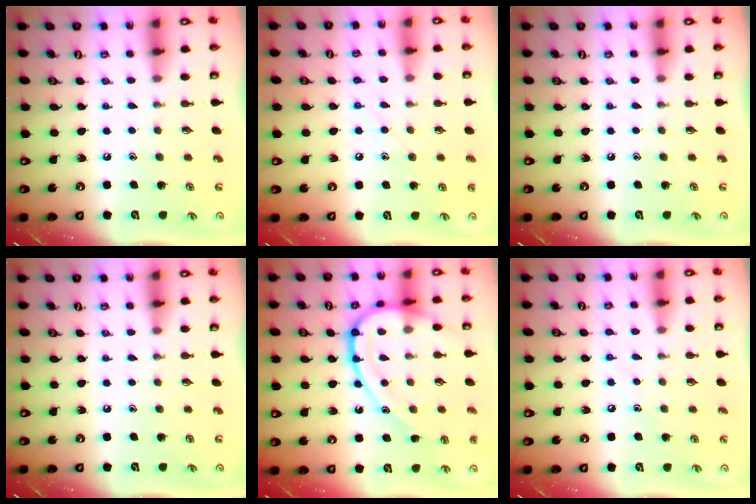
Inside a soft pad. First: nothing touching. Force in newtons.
{"total": 6.4, "press": 6.4, "slide": 0.4}
{"total": 0.0}
{"total": 0.0}
{"total": 18.6, "press": 18.5, "slide": 1.0}
{"total": 3.8, "press": 3.8, "slide": 0.5}